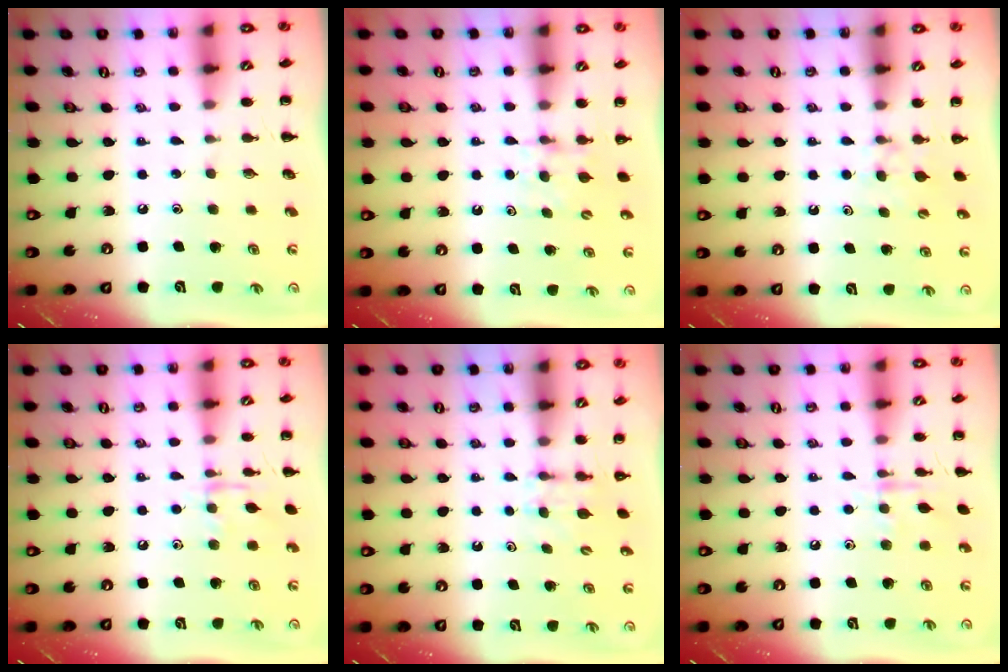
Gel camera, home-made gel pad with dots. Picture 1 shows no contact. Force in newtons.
{"total": 4.8, "press": 4.6, "slide": 1.5}
{"total": 4.5, "press": 4.3, "slide": 1.4}
{"total": 7.8, "press": 7.8, "slide": 0.9}
{"total": 3.3, "press": 3.1, "slide": 1.3}
{"total": 7.7, "press": 7.6, "slide": 0.8}